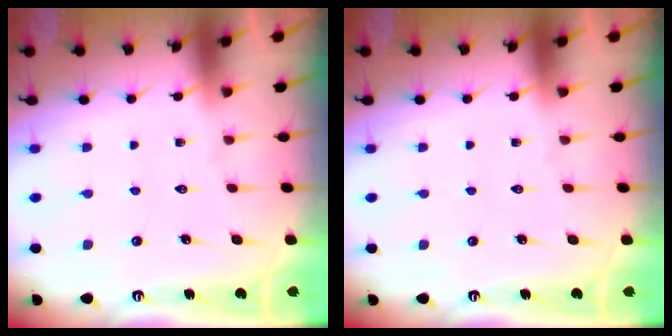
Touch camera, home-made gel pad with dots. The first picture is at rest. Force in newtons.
{"total": 0.0}